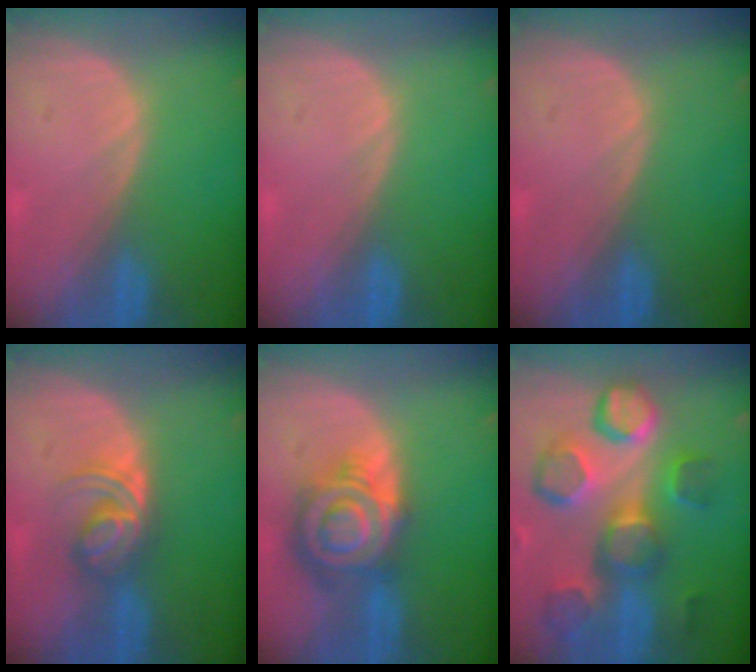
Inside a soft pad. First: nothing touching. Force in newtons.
{"total": 0.0}
{"total": 0.0}
{"total": 5.9, "press": 5.2, "slide": 2.9}
{"total": 9.3, "press": 9.2, "slide": 0.6}
{"total": 11.9, "press": 10.8, "slide": 5.0}